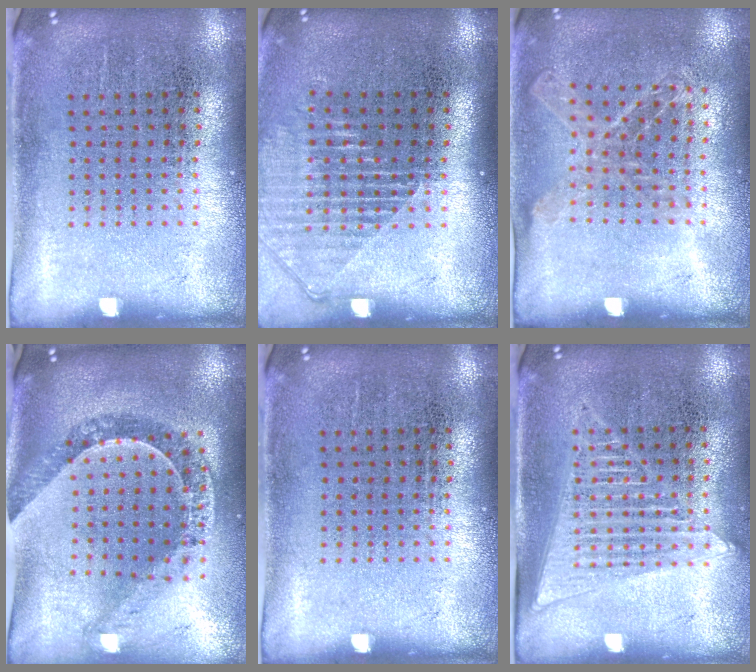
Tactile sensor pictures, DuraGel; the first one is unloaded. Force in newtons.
{"total": 1.3, "press": 1.2, "slide": 0.5}
{"total": 1.1, "press": 1.1, "slide": 0.3}
{"total": 1.1, "press": 1.1, "slide": 0.3}
{"total": 0.0}
{"total": 1.6, "press": 1.5, "slide": 0.6}